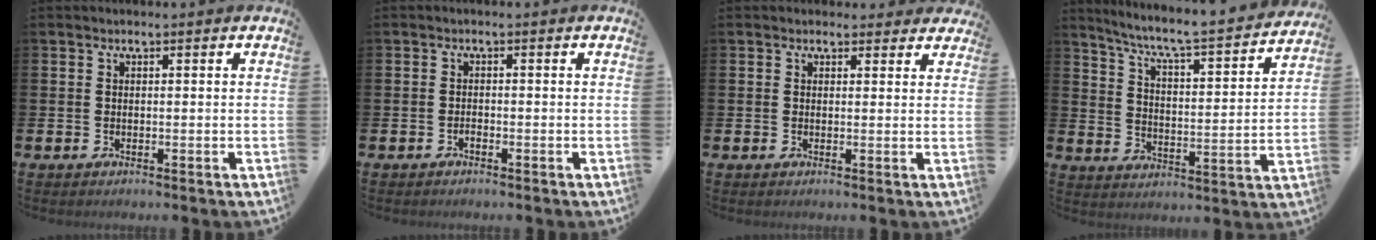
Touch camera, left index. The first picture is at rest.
{"total": 0.7, "force": [-0.6, 0.2, 0.3], "torque": [-0.013, -0.001, -0.011]}
{"total": 1.6, "force": [1.4, 0.8, 0.0], "torque": [0.004, 0.003, 0.023]}
{"total": 6.4, "force": [5.7, 0.3, 2.8], "torque": [-0.076, -0.052, 0.088]}